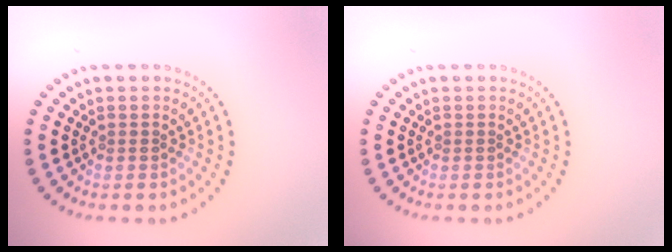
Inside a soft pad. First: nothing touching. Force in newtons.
{"total": 0.0}